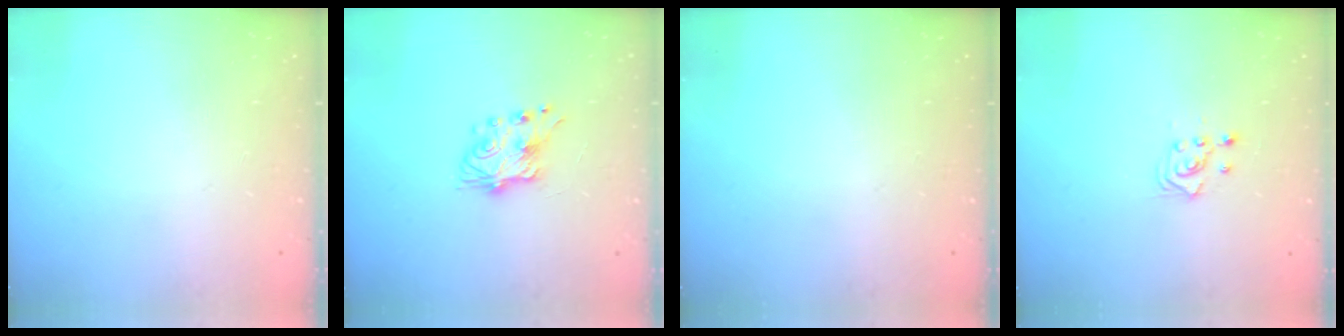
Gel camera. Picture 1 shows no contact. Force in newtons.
{"total": 7.1, "press": 7.1, "slide": 0.5}
{"total": 0.0}
{"total": 2.4, "press": 2.2, "slide": 0.8}